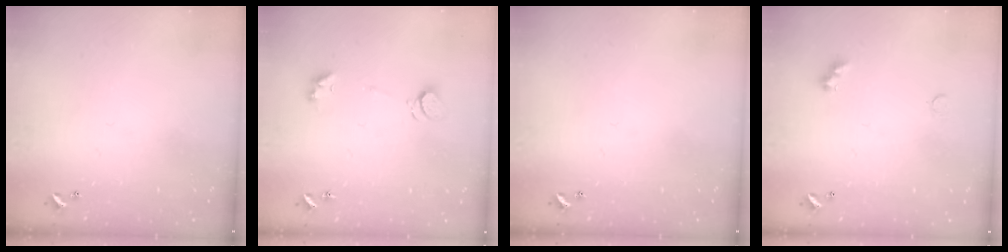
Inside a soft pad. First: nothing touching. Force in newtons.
{"total": 2.6, "press": 2.5, "slide": 0.6}
{"total": 0.0}
{"total": 3.0, "press": 3.0, "slide": 0.5}